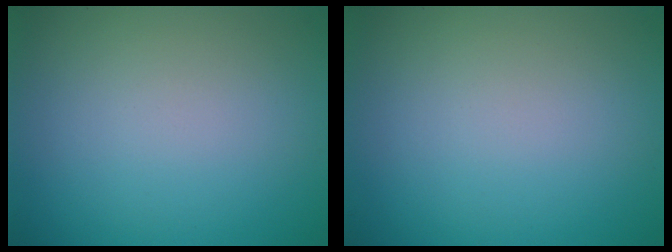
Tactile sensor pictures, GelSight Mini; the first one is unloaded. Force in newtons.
{"total": 0.0}